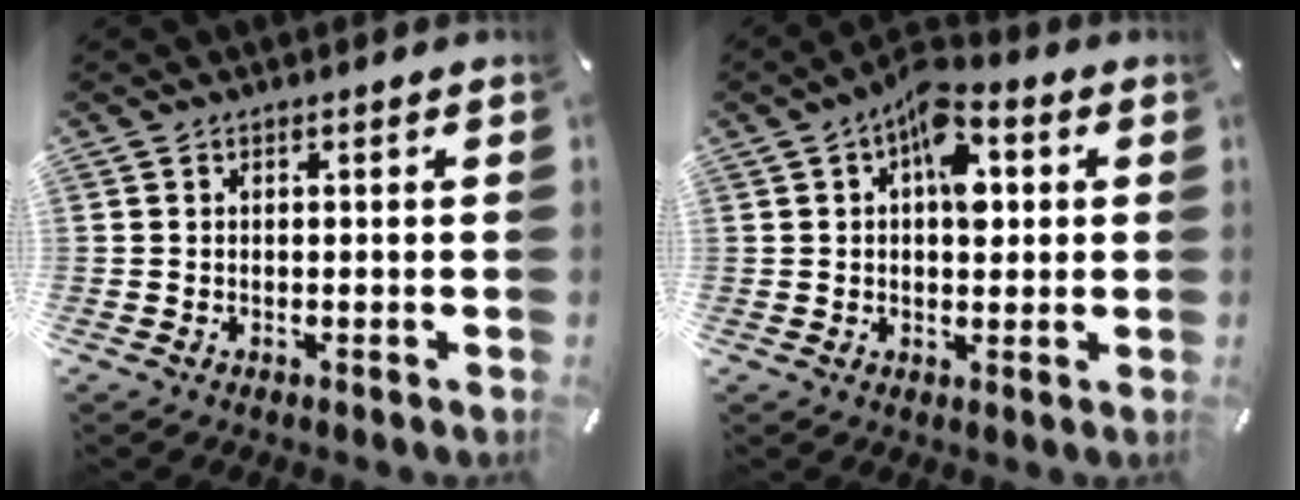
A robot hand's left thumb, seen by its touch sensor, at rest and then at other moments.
{"total": 9.4, "force": [2.7, 5.4, 7.2], "torque": [-0.082, -0.014, 0.042]}